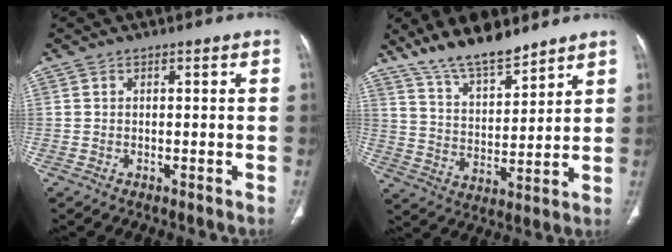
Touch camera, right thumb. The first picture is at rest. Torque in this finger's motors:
{"motor_torque": [-1.57, 1.75, 1.10, 1.01, 0.18]}